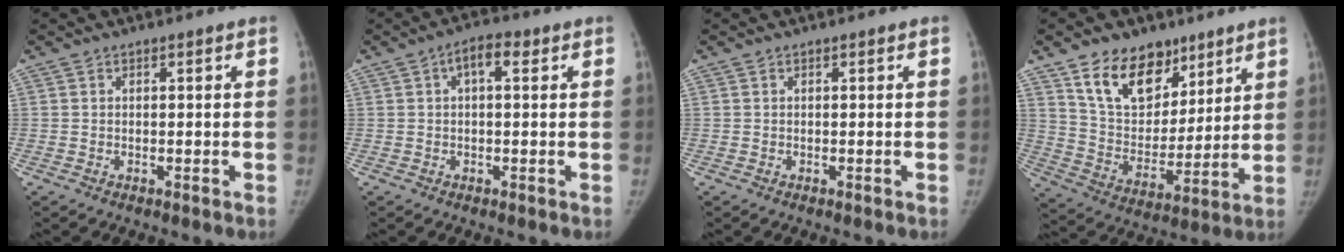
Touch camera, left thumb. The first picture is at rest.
{"total": 3.9, "force": [1.2, 1.7, 3.3], "torque": [-0.050, 0.012, 0.011]}
{"total": 0.0}
{"total": 16.0, "force": [10.2, 10.2, 7.0], "torque": [-0.072, -0.058, 0.187]}